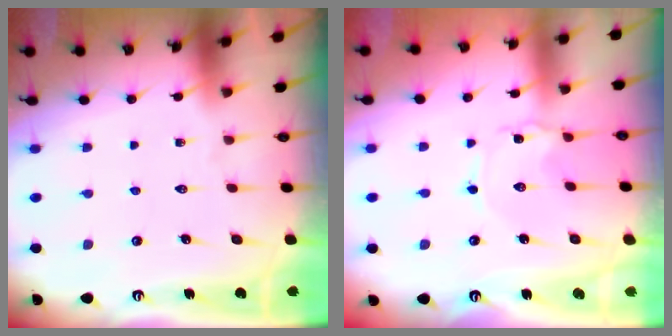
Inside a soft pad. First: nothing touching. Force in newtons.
{"total": 1.2, "press": 1.1, "slide": 0.2}